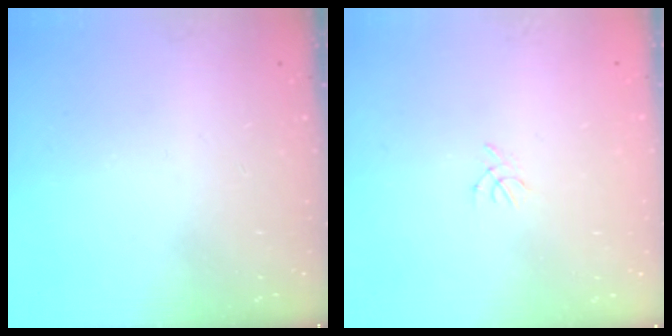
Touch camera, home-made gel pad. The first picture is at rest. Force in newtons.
{"total": 1.3, "press": 1.2, "slide": 0.4}